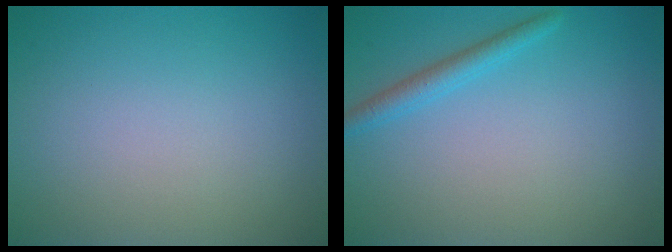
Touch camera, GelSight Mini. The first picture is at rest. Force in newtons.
{"total": 1.9, "press": 1.9, "slide": 0.2}